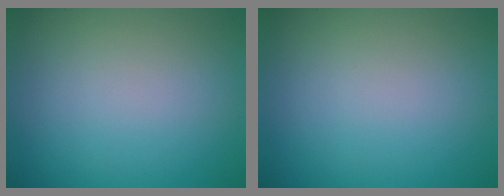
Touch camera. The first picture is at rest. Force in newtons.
{"total": 0.0}